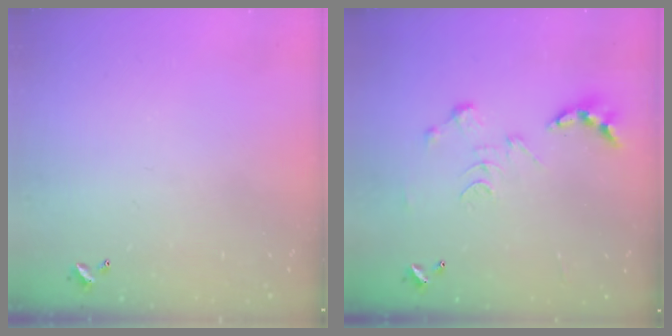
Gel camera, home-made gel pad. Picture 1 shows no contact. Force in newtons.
{"total": 0.0}